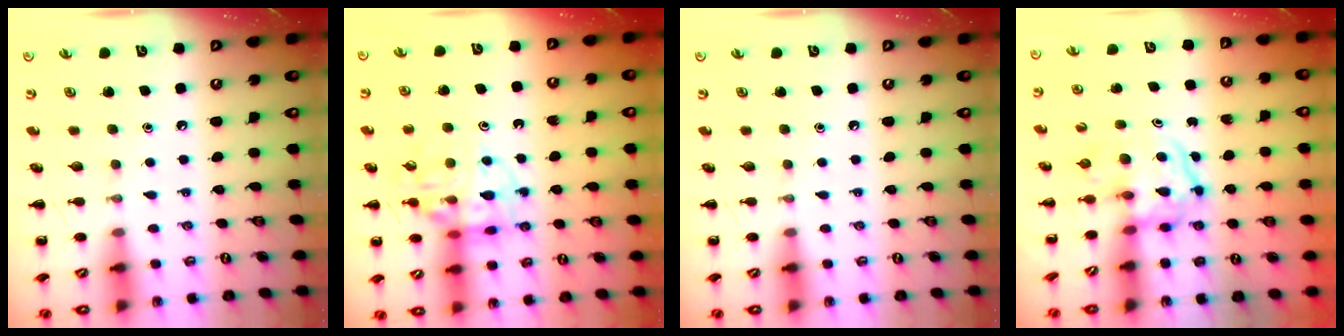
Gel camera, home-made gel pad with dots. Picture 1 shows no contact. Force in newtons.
{"total": 14.5, "press": 14.4, "slide": 2.0}
{"total": 0.0}
{"total": 3.8, "press": 3.8, "slide": 0.4}